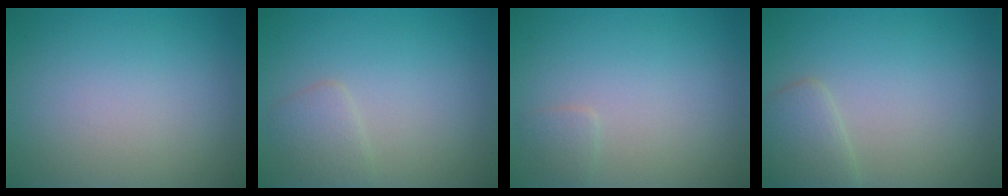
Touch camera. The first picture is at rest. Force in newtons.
{"total": 1.7, "press": 1.7, "slide": 0.1}
{"total": 0.9, "press": 0.9, "slide": 0.1}
{"total": 2.3, "press": 2.3, "slide": 0.1}